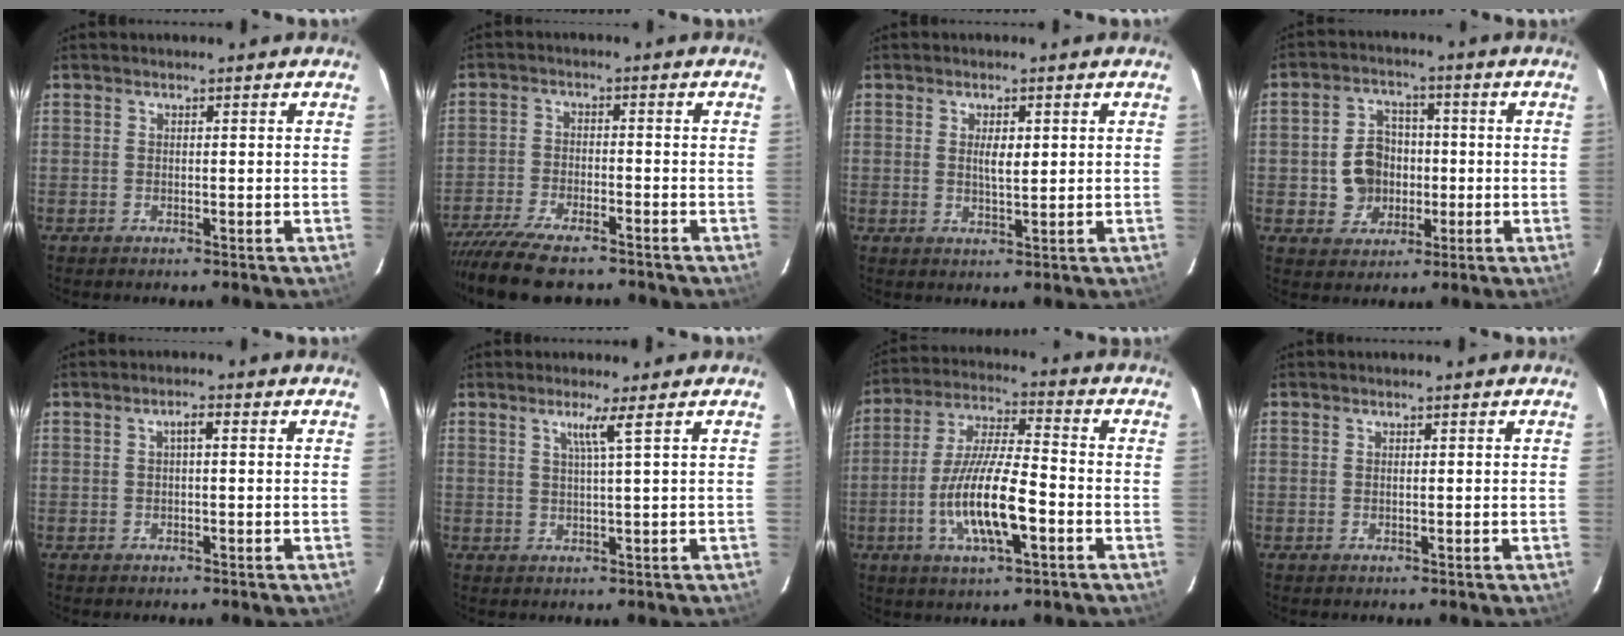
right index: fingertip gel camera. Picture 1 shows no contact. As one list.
[{"total": 12.8, "force": [-10.8, 3.2, 5.9], "torque": [-0.136, -0.031, -0.186]}, {"total": 2.7, "force": [0.6, 0.9, 2.5], "torque": [-0.043, 0.001, 0.011]}, {"total": 8.0, "force": [-1.0, 7.2, 3.3], "torque": [-0.076, 0.023, -0.006]}, {"total": 1.5, "force": [0.1, 0.4, 1.4], "torque": [-0.026, 0.008, 0.002]}, {"total": 2.8, "force": [1.4, -1.0, 2.2], "torque": [-0.036, -0.006, 0.025]}, {"total": 14.1, "force": [-4.7, 3.3, 12.9], "torque": [-0.260, -0.007, -0.086]}, {"total": 0.0}]